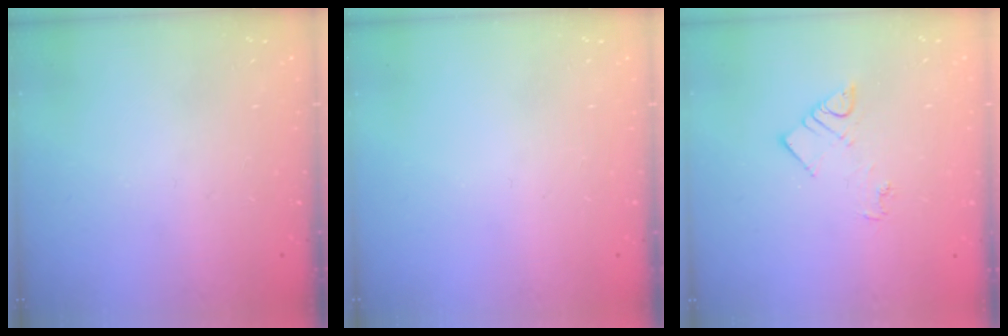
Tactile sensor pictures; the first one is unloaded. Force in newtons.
{"total": 0.0}
{"total": 5.0, "press": 5.0, "slide": 0.2}